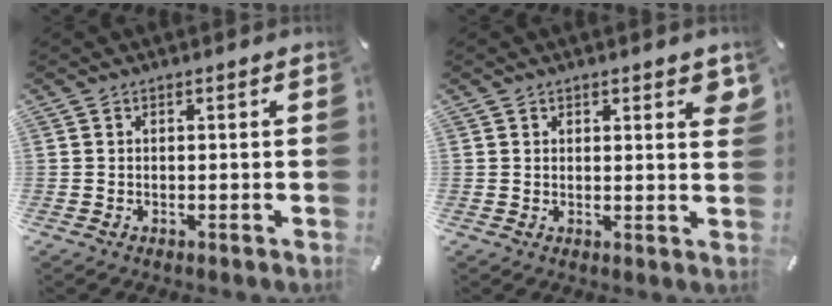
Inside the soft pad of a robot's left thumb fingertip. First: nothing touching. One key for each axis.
{"total": 2.4, "fx": 1.6, "fy": 1.1, "fz": 1.4, "tx": -0.006, "ty": -0.007, "tz": 0.023}